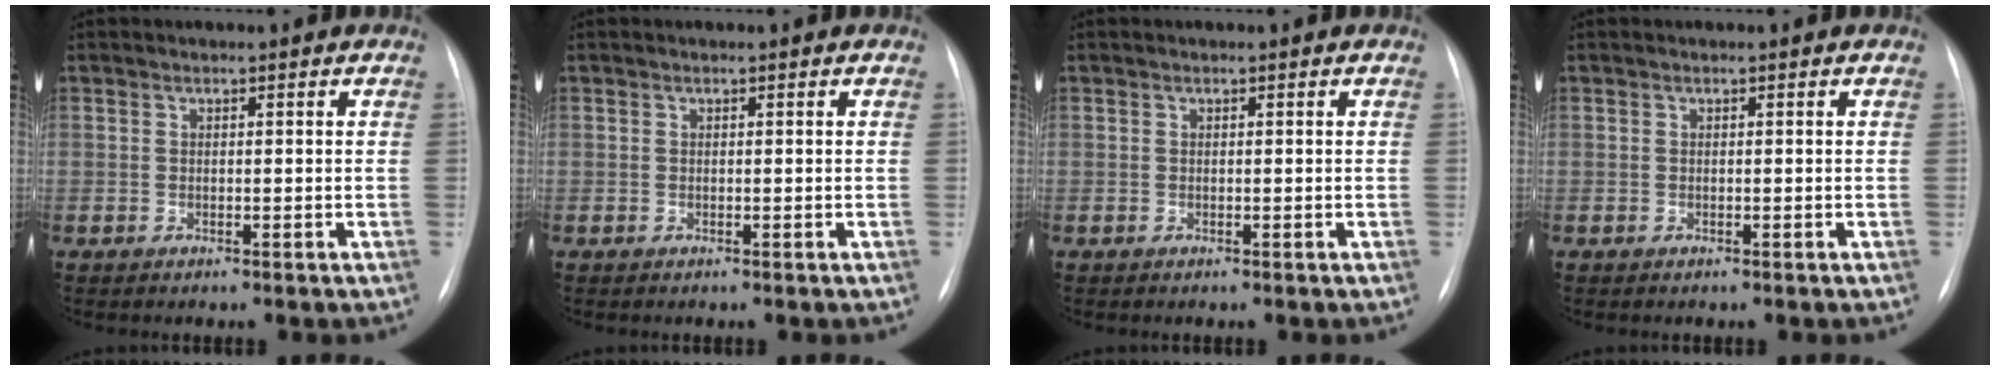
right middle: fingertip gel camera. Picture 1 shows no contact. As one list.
[{"total": 0.0}, {"total": 0.0}, {"total": 0.0}]